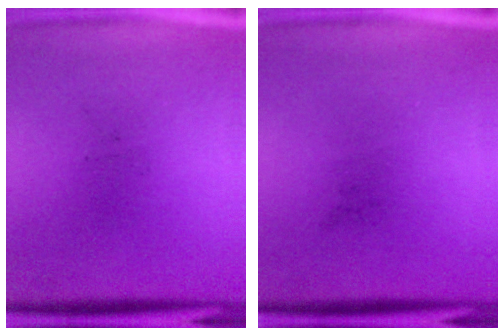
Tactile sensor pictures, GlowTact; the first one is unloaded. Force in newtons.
{"total": 0.0}